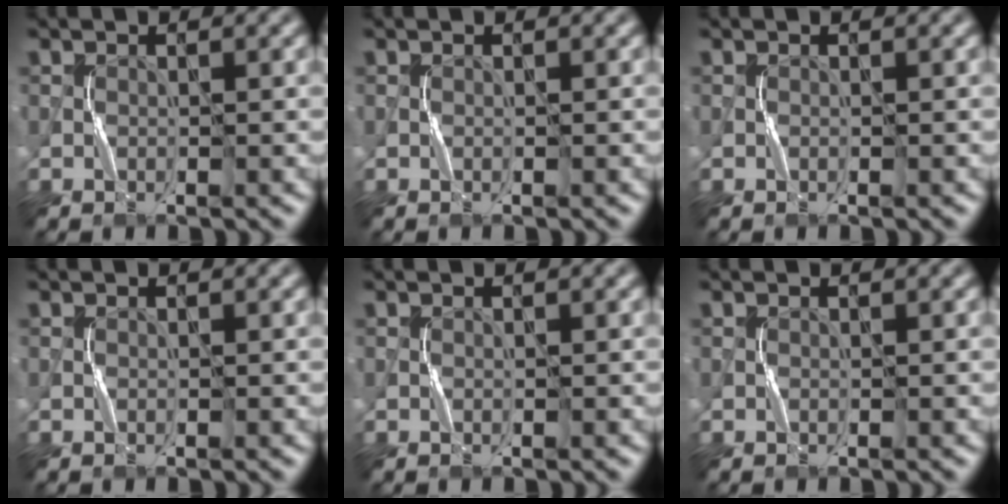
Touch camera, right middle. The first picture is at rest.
{"total": 0.0}
{"total": 0.0}
{"total": 0.0}
{"total": 0.0}
{"total": 0.0}